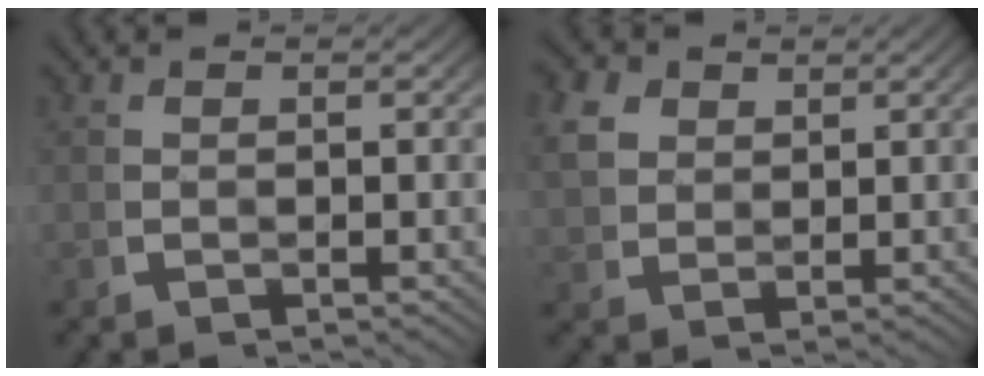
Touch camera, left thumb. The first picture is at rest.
{"total": 4.2, "force": [2.4, 2.9, 1.9], "torque": [-0.042, -0.003, 0.051]}